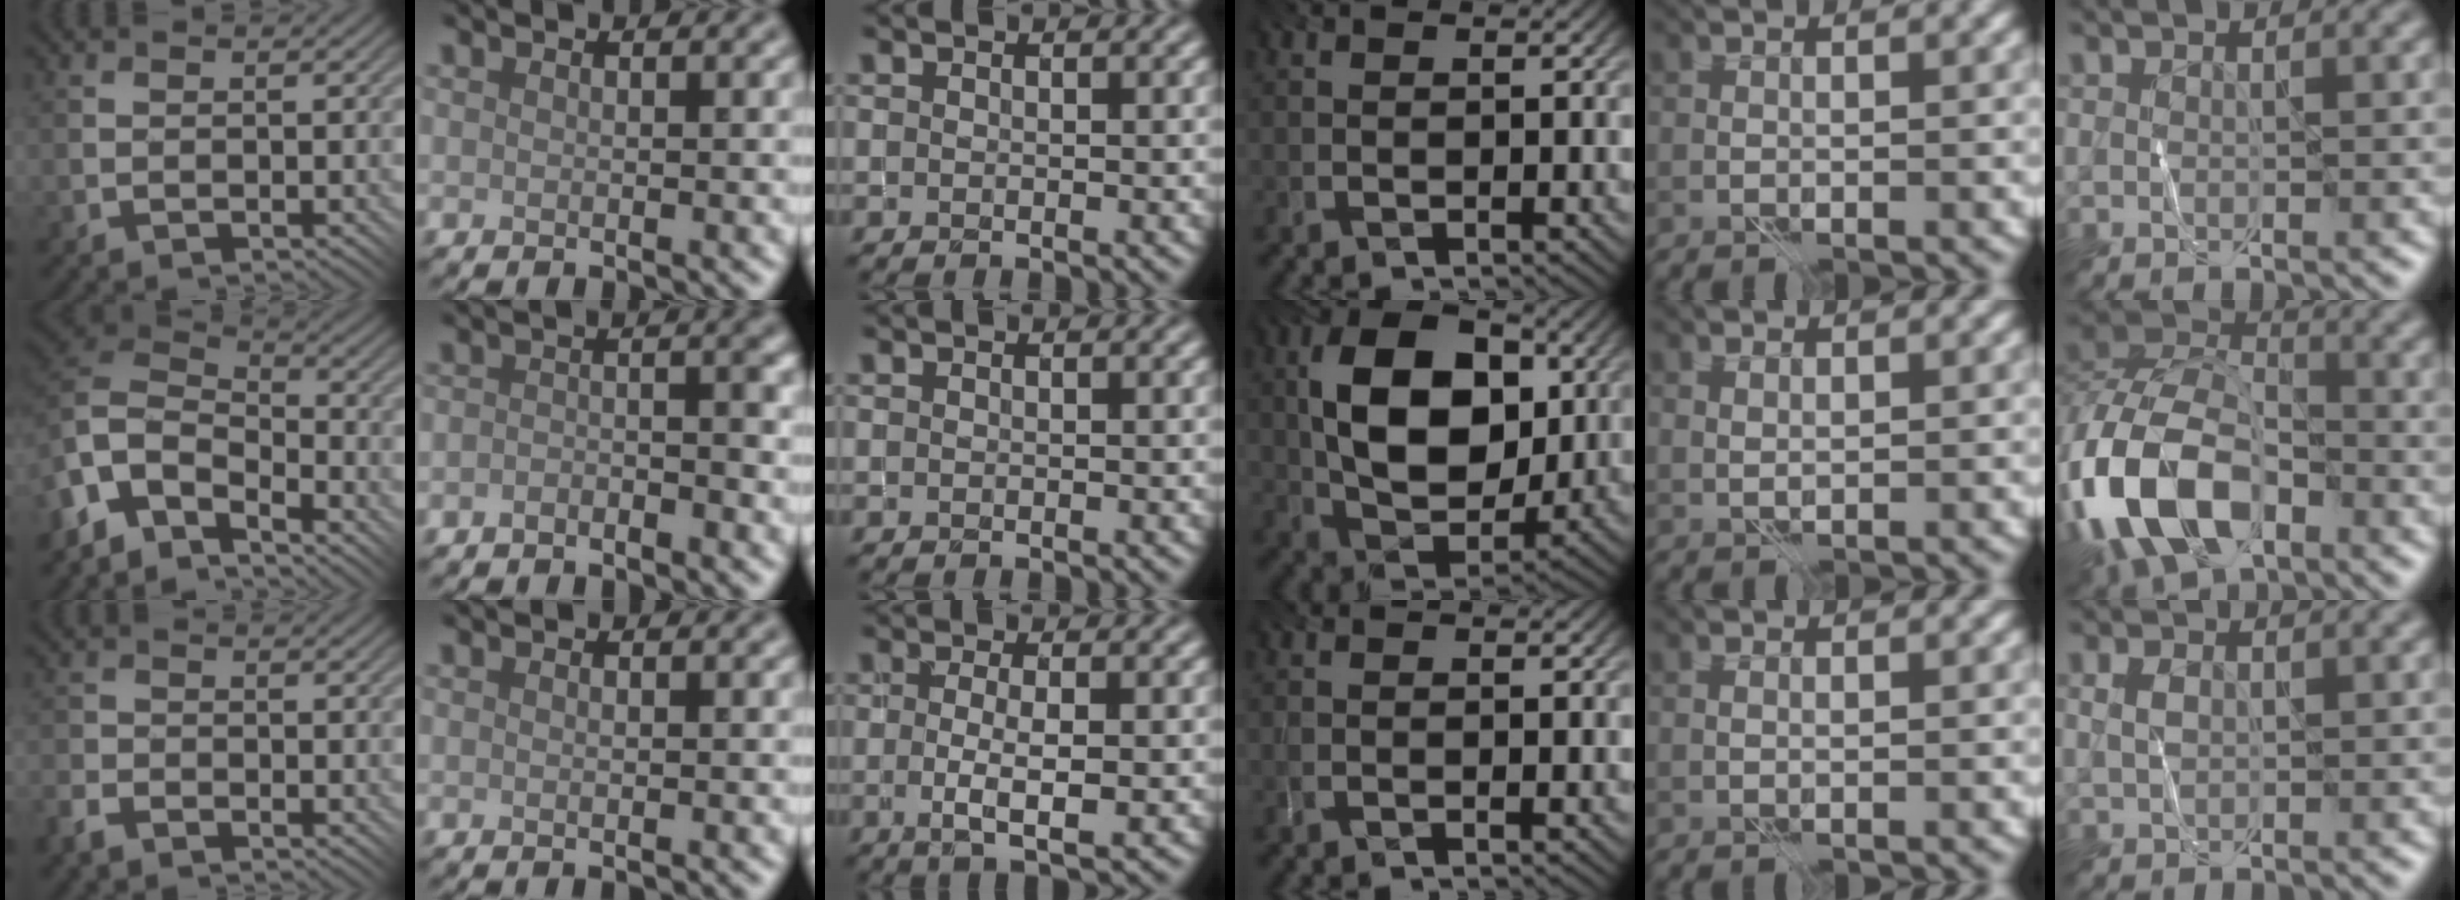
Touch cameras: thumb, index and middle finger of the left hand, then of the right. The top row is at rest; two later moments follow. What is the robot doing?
{"motion": "fold", "object": "shorts"}